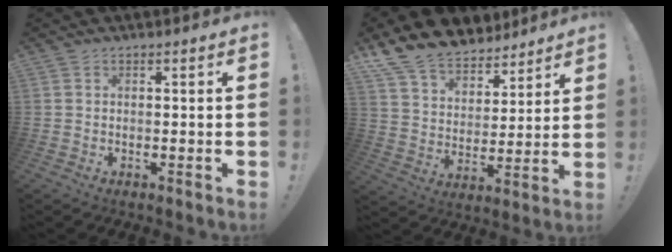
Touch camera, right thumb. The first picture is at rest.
{"total": 12.9, "force": [10.8, 6.4, 2.8], "torque": [-0.067, -0.086, 0.206]}